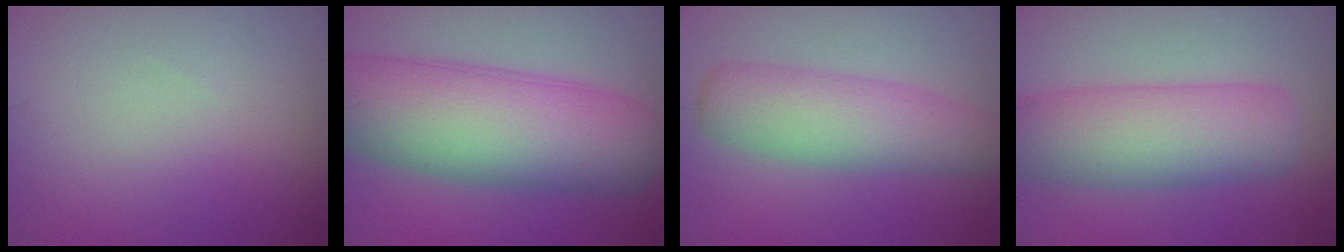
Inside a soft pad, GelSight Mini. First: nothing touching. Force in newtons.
{"total": 12.6, "press": 12.6, "slide": 0.4}
{"total": 5.8, "press": 5.8, "slide": 0.2}
{"total": 7.9, "press": 7.9, "slide": 0.3}